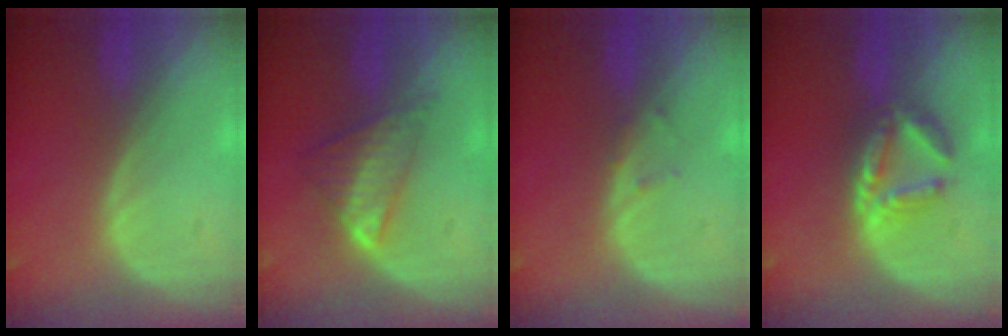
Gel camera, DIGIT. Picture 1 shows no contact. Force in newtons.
{"total": 5.8, "press": 5.4, "slide": 2.3}
{"total": 0.8, "press": 0.8, "slide": 0.2}
{"total": 5.9, "press": 5.6, "slide": 1.7}